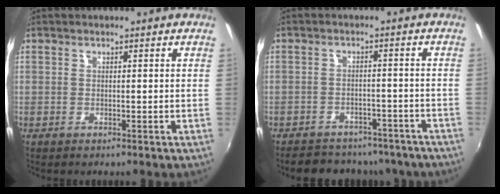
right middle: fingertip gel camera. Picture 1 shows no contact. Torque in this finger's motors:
{"motor_torque": [0.99, -1.15, 0.20, 0.03]}